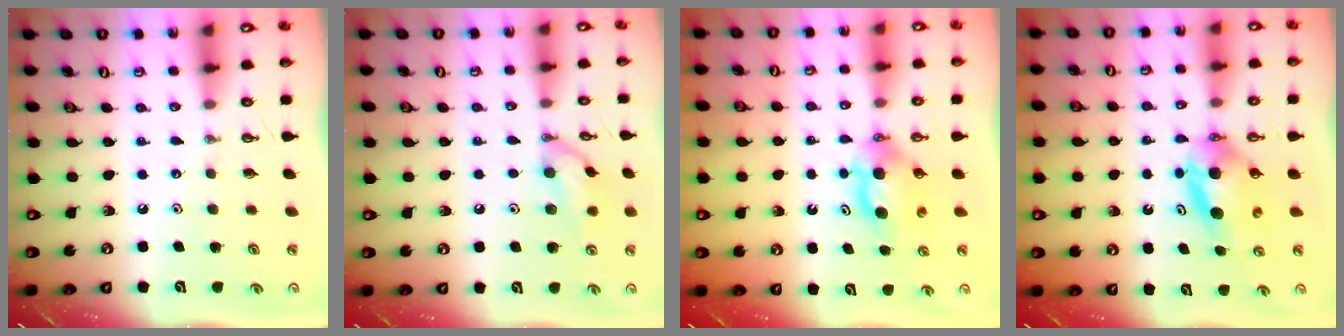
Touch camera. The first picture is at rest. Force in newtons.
{"total": 11.7, "press": 9.6, "slide": 6.6}
{"total": 5.7, "press": 5.6, "slide": 1.3}
{"total": 6.6, "press": 6.3, "slide": 2.0}